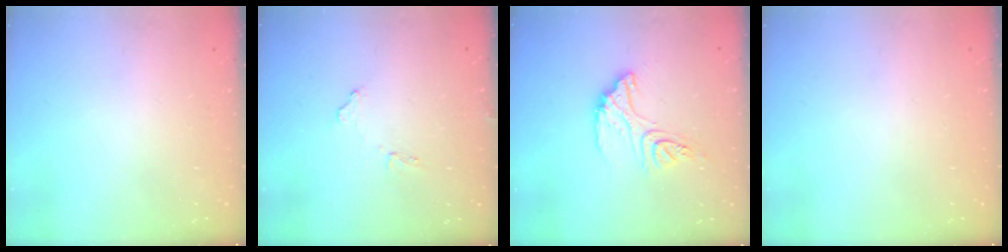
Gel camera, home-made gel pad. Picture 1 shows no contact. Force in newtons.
{"total": 7.5, "press": 7.5, "slide": 0.3}
{"total": 13.3, "press": 13.3, "slide": 1.2}
{"total": 0.0}